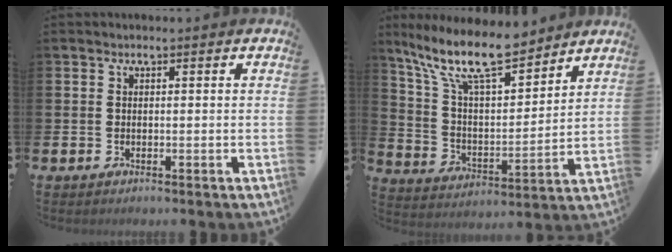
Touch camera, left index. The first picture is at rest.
{"total": 12.9, "force": [10.7, 3.3, 6.3], "torque": [-0.152, -0.055, 0.192]}